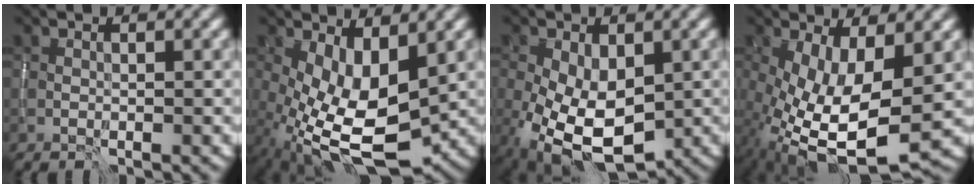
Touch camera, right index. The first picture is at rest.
{"total": 7.8, "force": [-0.8, 3.6, 6.9], "torque": [-0.146, -0.015, -0.006]}
{"total": 8.3, "force": [-1.7, 5.1, 6.3], "torque": [-0.135, -0.025, -0.024]}
{"total": 11.7, "force": [-2.9, 4.8, 10.3], "torque": [-0.202, -0.031, -0.041]}